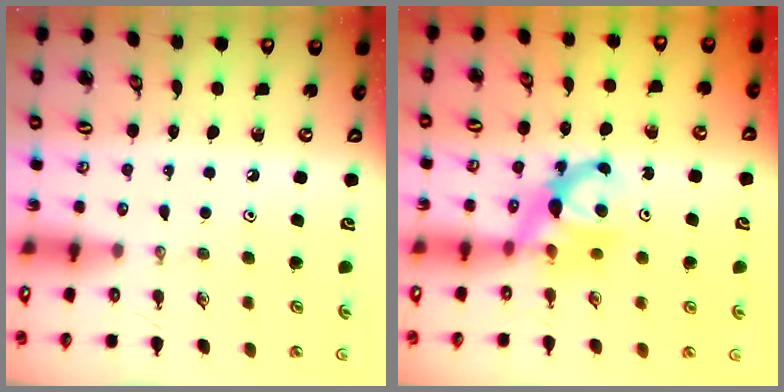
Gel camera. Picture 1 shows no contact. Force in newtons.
{"total": 6.7, "press": 6.7, "slide": 0.4}